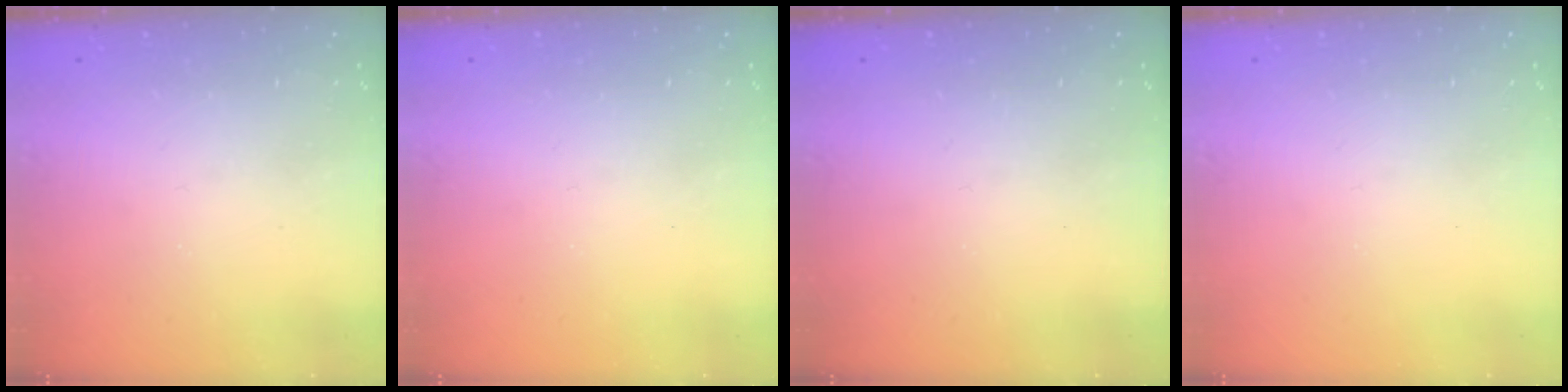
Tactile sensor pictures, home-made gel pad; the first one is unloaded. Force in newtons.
{"total": 0.0}
{"total": 0.0}
{"total": 0.0}